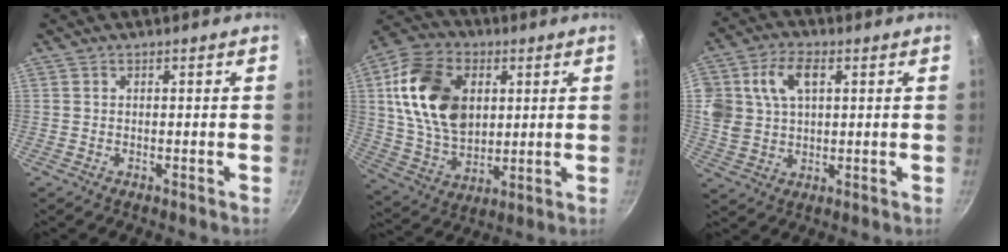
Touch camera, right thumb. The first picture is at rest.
{"total": 19.6, "force": [4.2, 13.5, 13.6], "torque": [-0.228, -0.005, 0.077]}
{"total": 12.0, "force": [3.6, 8.2, 8.0], "torque": [-0.155, 0.006, 0.066]}